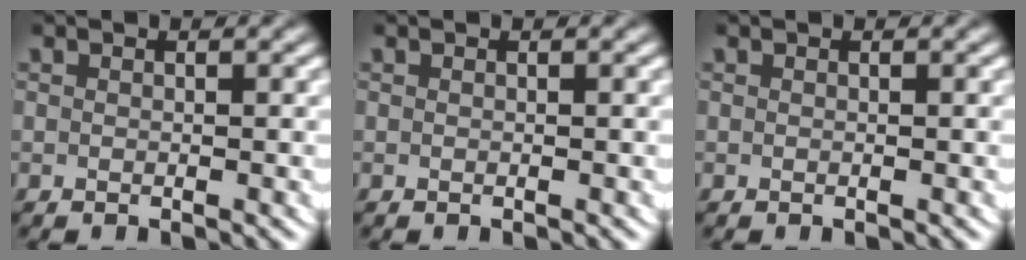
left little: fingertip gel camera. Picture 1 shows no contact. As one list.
[{"total": 0.0}, {"total": 0.0}]